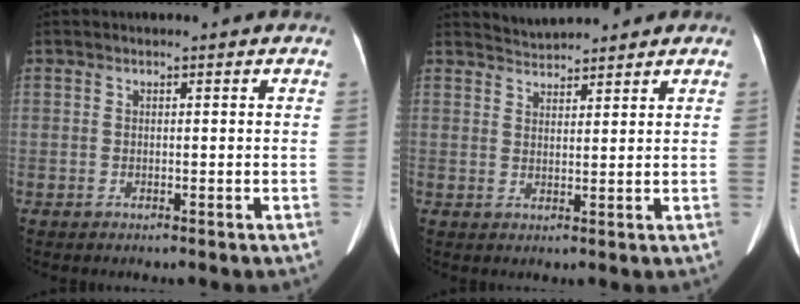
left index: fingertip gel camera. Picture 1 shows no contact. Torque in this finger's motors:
{"motor_torque": [-0.85, -1.07, -0.15, 0.01]}